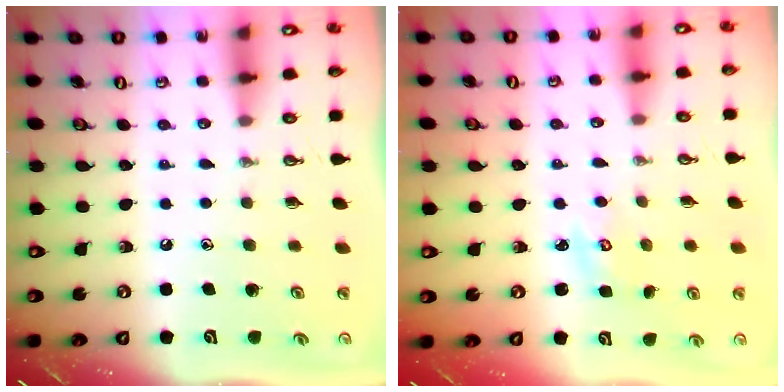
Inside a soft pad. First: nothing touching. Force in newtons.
{"total": 2.7, "press": 2.7, "slide": 0.3}